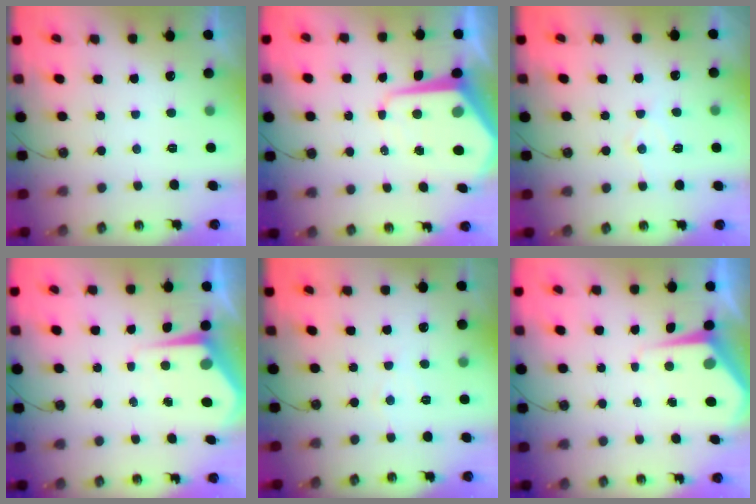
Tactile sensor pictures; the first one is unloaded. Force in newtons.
{"total": 9.7, "press": 9.7, "slide": 0.6}
{"total": 6.8, "press": 6.7, "slide": 0.4}
{"total": 6.8, "press": 6.7, "slide": 0.4}
{"total": 4.3, "press": 4.2, "slide": 0.6}
{"total": 6.8, "press": 6.8, "slide": 0.5}